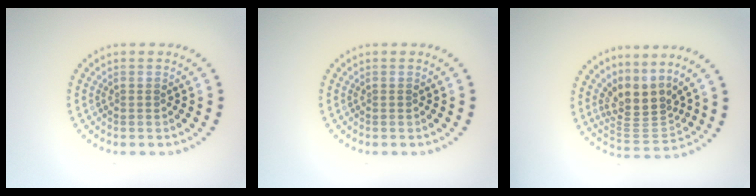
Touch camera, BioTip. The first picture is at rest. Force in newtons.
{"total": 0.0}
{"total": 3.9, "press": 2.6, "slide": 2.9}